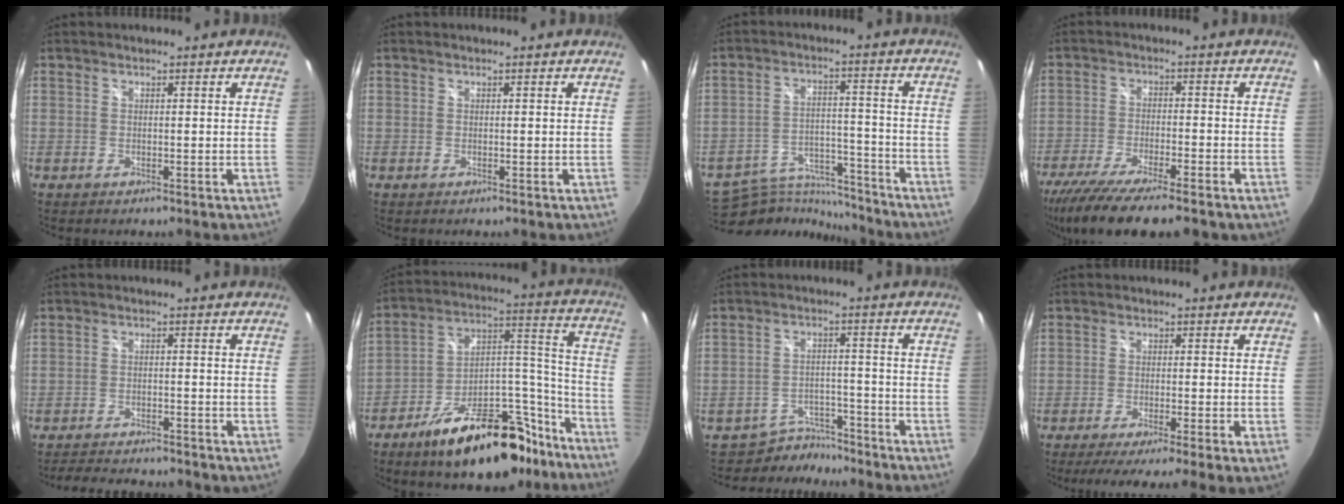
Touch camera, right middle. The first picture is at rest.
{"total": 0.0}
{"total": 12.4, "force": [-11.3, 3.6, 3.6], "torque": [-0.079, 0.002, -0.173]}
{"total": 14.9, "force": [-12.0, 2.1, 8.5], "torque": [-0.173, -0.044, -0.201]}
{"total": 9.0, "force": [-8.1, 2.1, 3.5], "torque": [-0.080, -0.012, -0.120]}
{"total": 24.3, "force": [-17.3, 10.5, 13.3], "torque": [-0.179, 0.059, -0.245]}
{"total": 6.4, "force": [-6.0, 2.3, -0.4], "torque": [-0.005, 0.016, -0.095]}
{"total": 7.6, "force": [-5.4, -1.2, 5.2], "torque": [-0.094, -0.035, -0.086]}